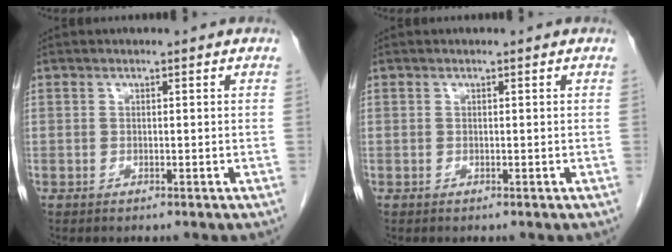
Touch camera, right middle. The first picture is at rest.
{"total": 0.0}